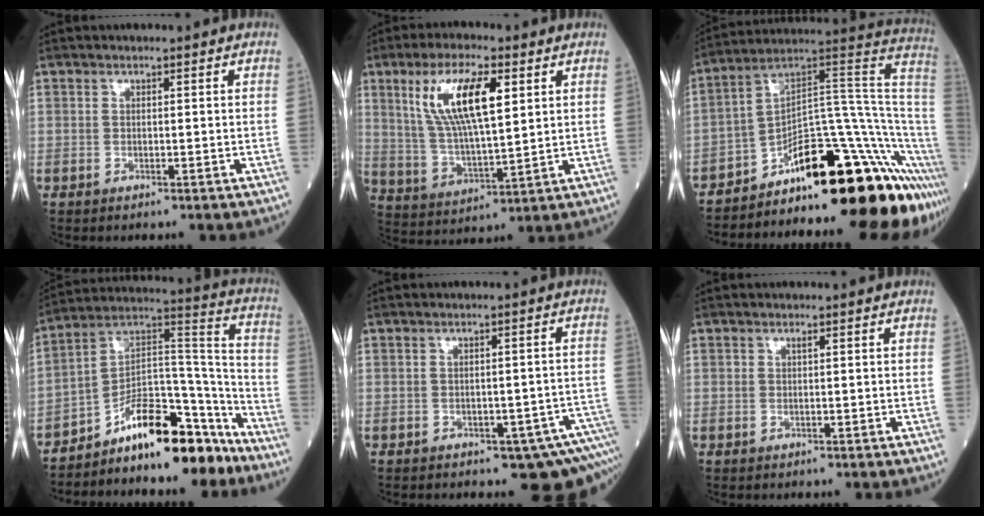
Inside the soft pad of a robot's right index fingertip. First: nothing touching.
{"total": 12.7, "force": [4.8, 3.0, 11.4], "torque": [-0.233, 0.010, 0.096]}
{"total": 22.7, "force": [-14.5, 3.5, 17.1], "torque": [-0.140, 0.053, -0.211]}
{"total": 14.4, "force": [-11.0, 4.6, 8.1], "torque": [-0.110, 0.053, -0.182]}
{"total": 7.5, "force": [-5.7, 2.6, 4.1], "torque": [-0.026, 0.008, -0.069]}
{"total": 0.0}